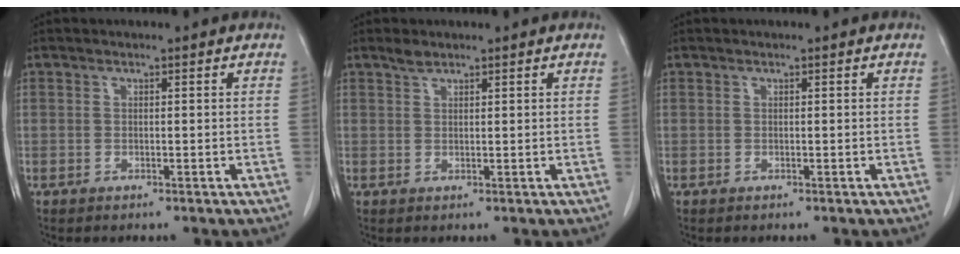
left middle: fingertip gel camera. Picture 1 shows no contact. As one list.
[{"total": 1.3, "force": [1.2, 0.4, 0.5], "torque": [-0.011, 0.001, 0.024]}, {"total": 0.0}]